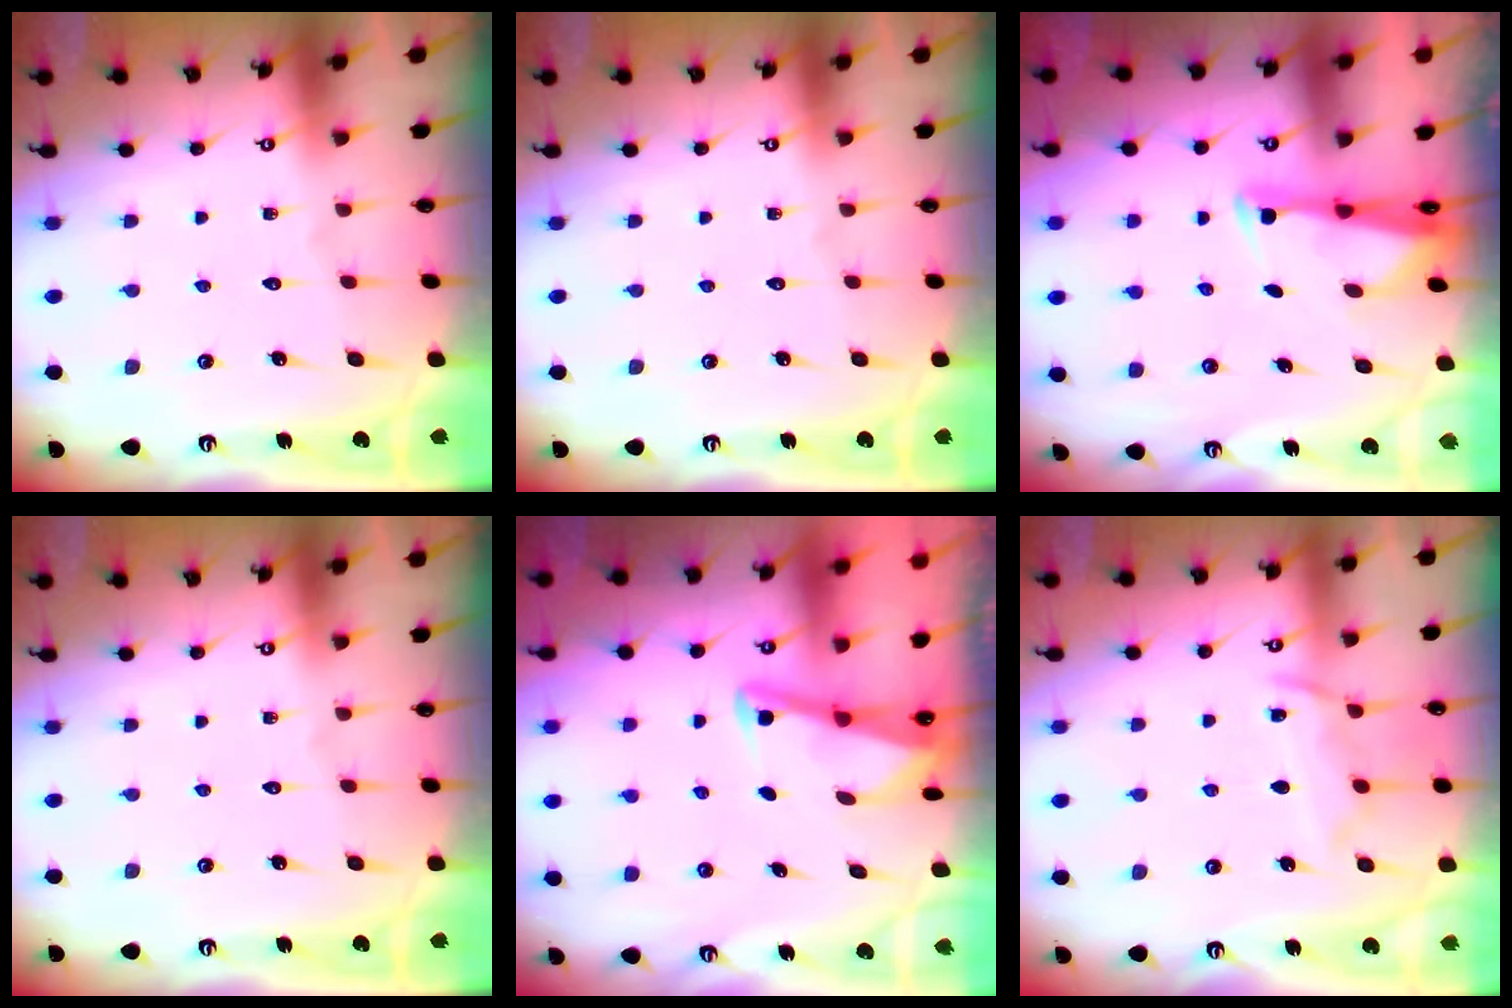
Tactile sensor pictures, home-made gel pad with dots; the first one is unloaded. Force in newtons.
{"total": 0.0}
{"total": 2.9, "press": 2.8, "slide": 0.8}
{"total": 0.0}
{"total": 3.5, "press": 3.5, "slide": 0.3}
{"total": 9.6, "press": 9.6, "slide": 1.1}